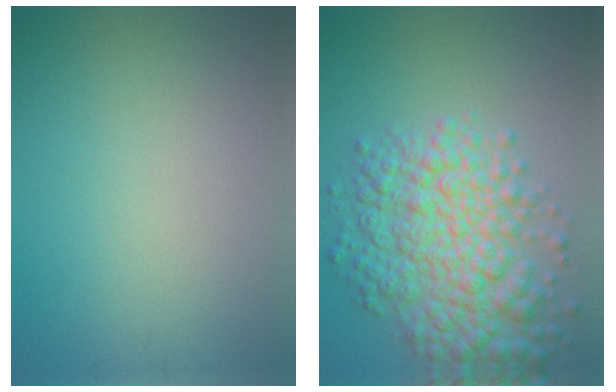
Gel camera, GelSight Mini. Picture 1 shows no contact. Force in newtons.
{"total": 7.5, "press": 7.5, "slide": 0.1}